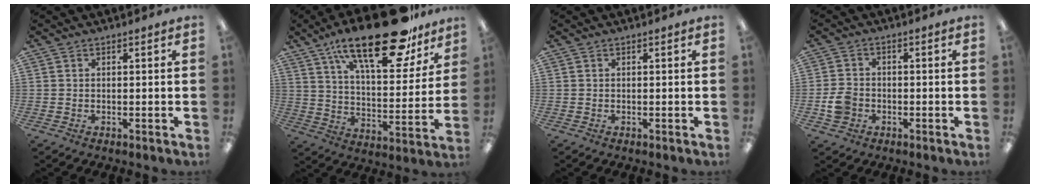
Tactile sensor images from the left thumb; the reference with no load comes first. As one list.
[{"total": 25.4, "force": [17.1, 9.3, 16.2], "torque": [-0.247, -0.101, 0.282]}, {"total": 0.0}, {"total": 4.6, "force": [-1.4, 3.8, 2.2], "torque": [-0.042, 0.007, -0.024]}]